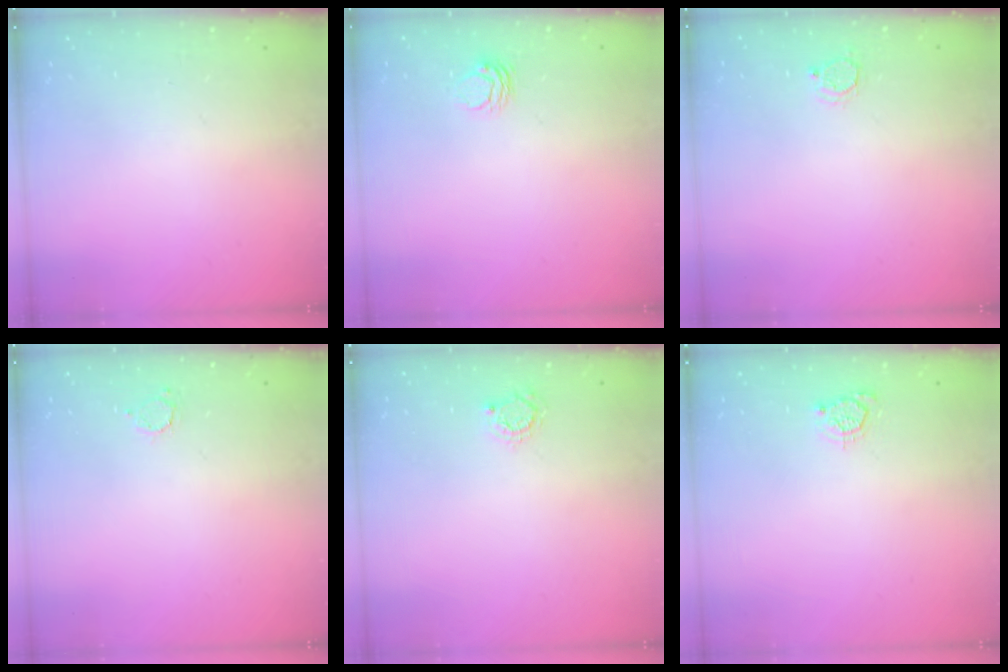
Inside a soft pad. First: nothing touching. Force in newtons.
{"total": 4.2, "press": 4.2, "slide": 0.4}
{"total": 2.9, "press": 2.8, "slide": 0.4}
{"total": 2.5, "press": 2.5, "slide": 0.3}
{"total": 2.5, "press": 2.5, "slide": 0.4}
{"total": 3.5, "press": 3.5, "slide": 0.4}